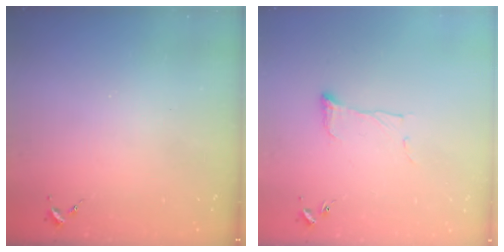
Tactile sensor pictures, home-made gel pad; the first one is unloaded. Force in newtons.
{"total": 6.6, "press": 6.6, "slide": 0.4}